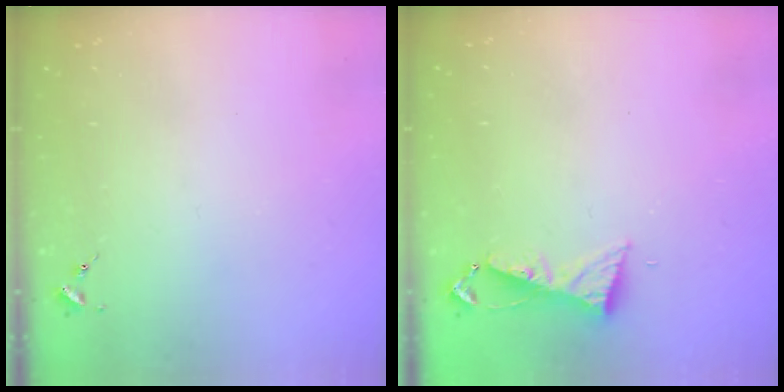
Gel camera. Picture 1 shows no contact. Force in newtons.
{"total": 6.0, "press": 5.9, "slide": 0.7}